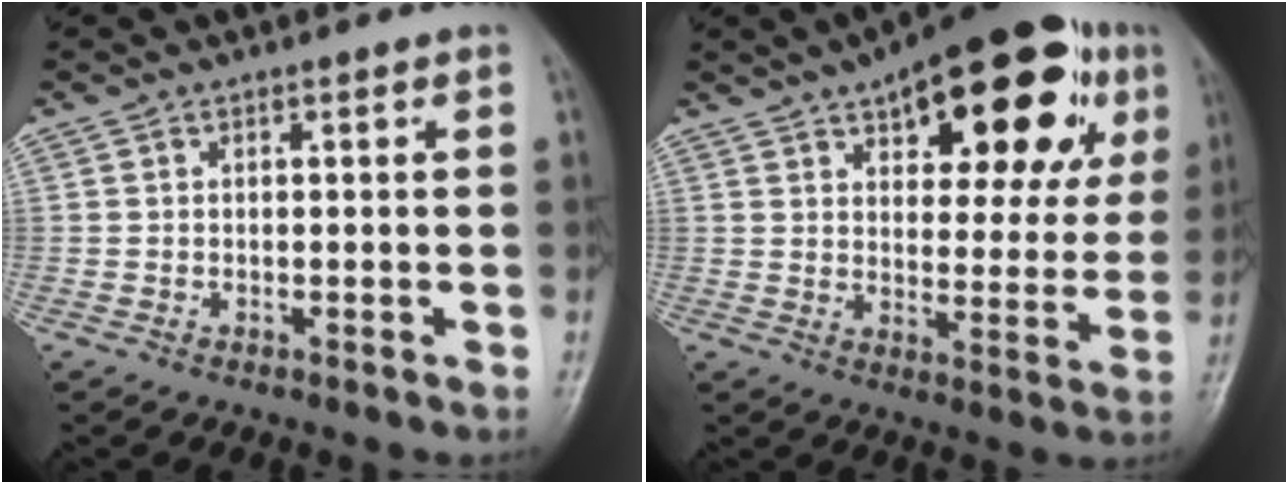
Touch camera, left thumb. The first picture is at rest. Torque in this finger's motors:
{"motor_torque": [0.76, 0.63, 0.48, -0.40, 0.26]}